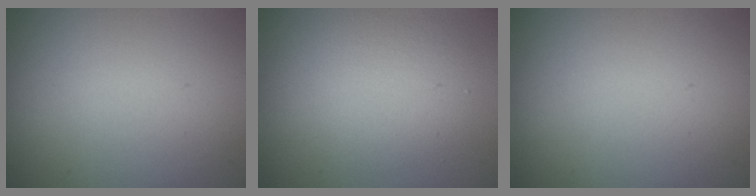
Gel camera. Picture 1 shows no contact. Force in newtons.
{"total": 4.3, "press": 4.3, "slide": 0.1}
{"total": 0.0}